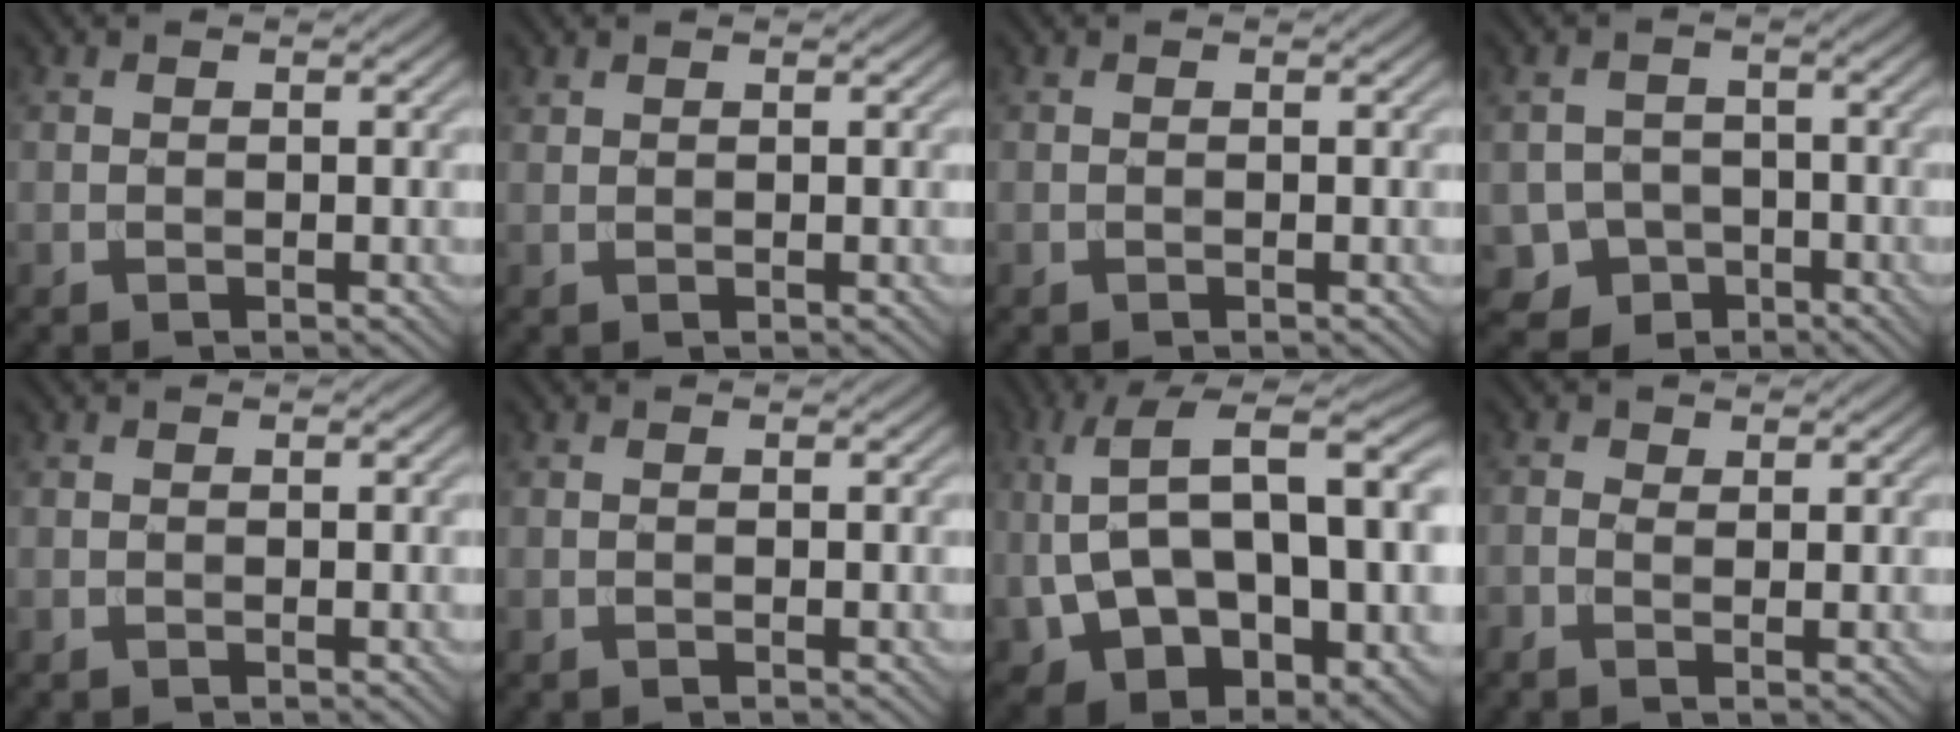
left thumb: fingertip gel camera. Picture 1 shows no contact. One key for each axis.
{"total": 0.5, "fx": 0.5, "fy": 0.0, "fz": 0.2, "tx": -0.006, "ty": 0.001, "tz": 0.011}
{"total": 0.0}
{"total": 5.4, "fx": -2.9, "fy": 4.3, "fz": 1.1, "tx": -0.014, "ty": -0.001, "tz": -0.058}
{"total": 0.0}
{"total": 0.0}
{"total": 19.3, "fx": 0.7, "fy": 9.6, "fz": 16.7, "tx": -0.316, "ty": -0.022, "tz": 0.048}
{"total": 1.1, "fx": 0.2, "fy": 0.4, "fz": 1.0, "tx": -0.027, "ty": 0.001, "tz": -0.001}